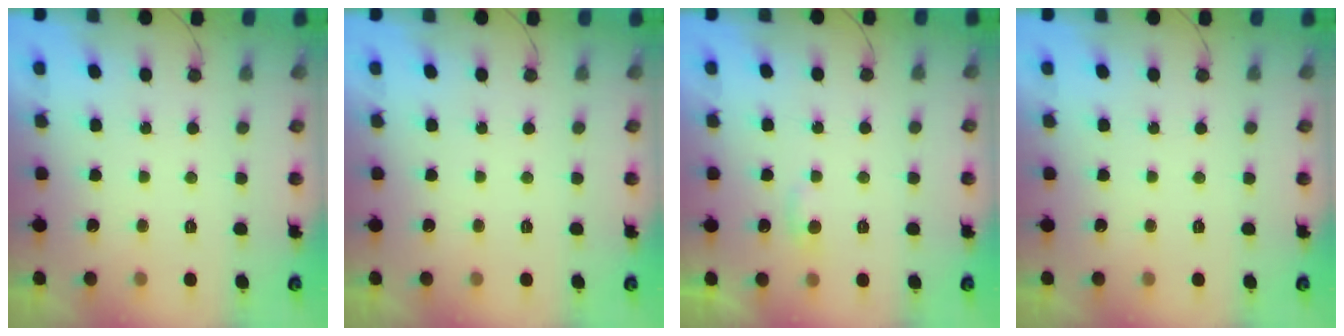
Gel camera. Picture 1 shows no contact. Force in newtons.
{"total": 0.0}
{"total": 4.6, "press": 4.5, "slide": 0.5}
{"total": 0.0}